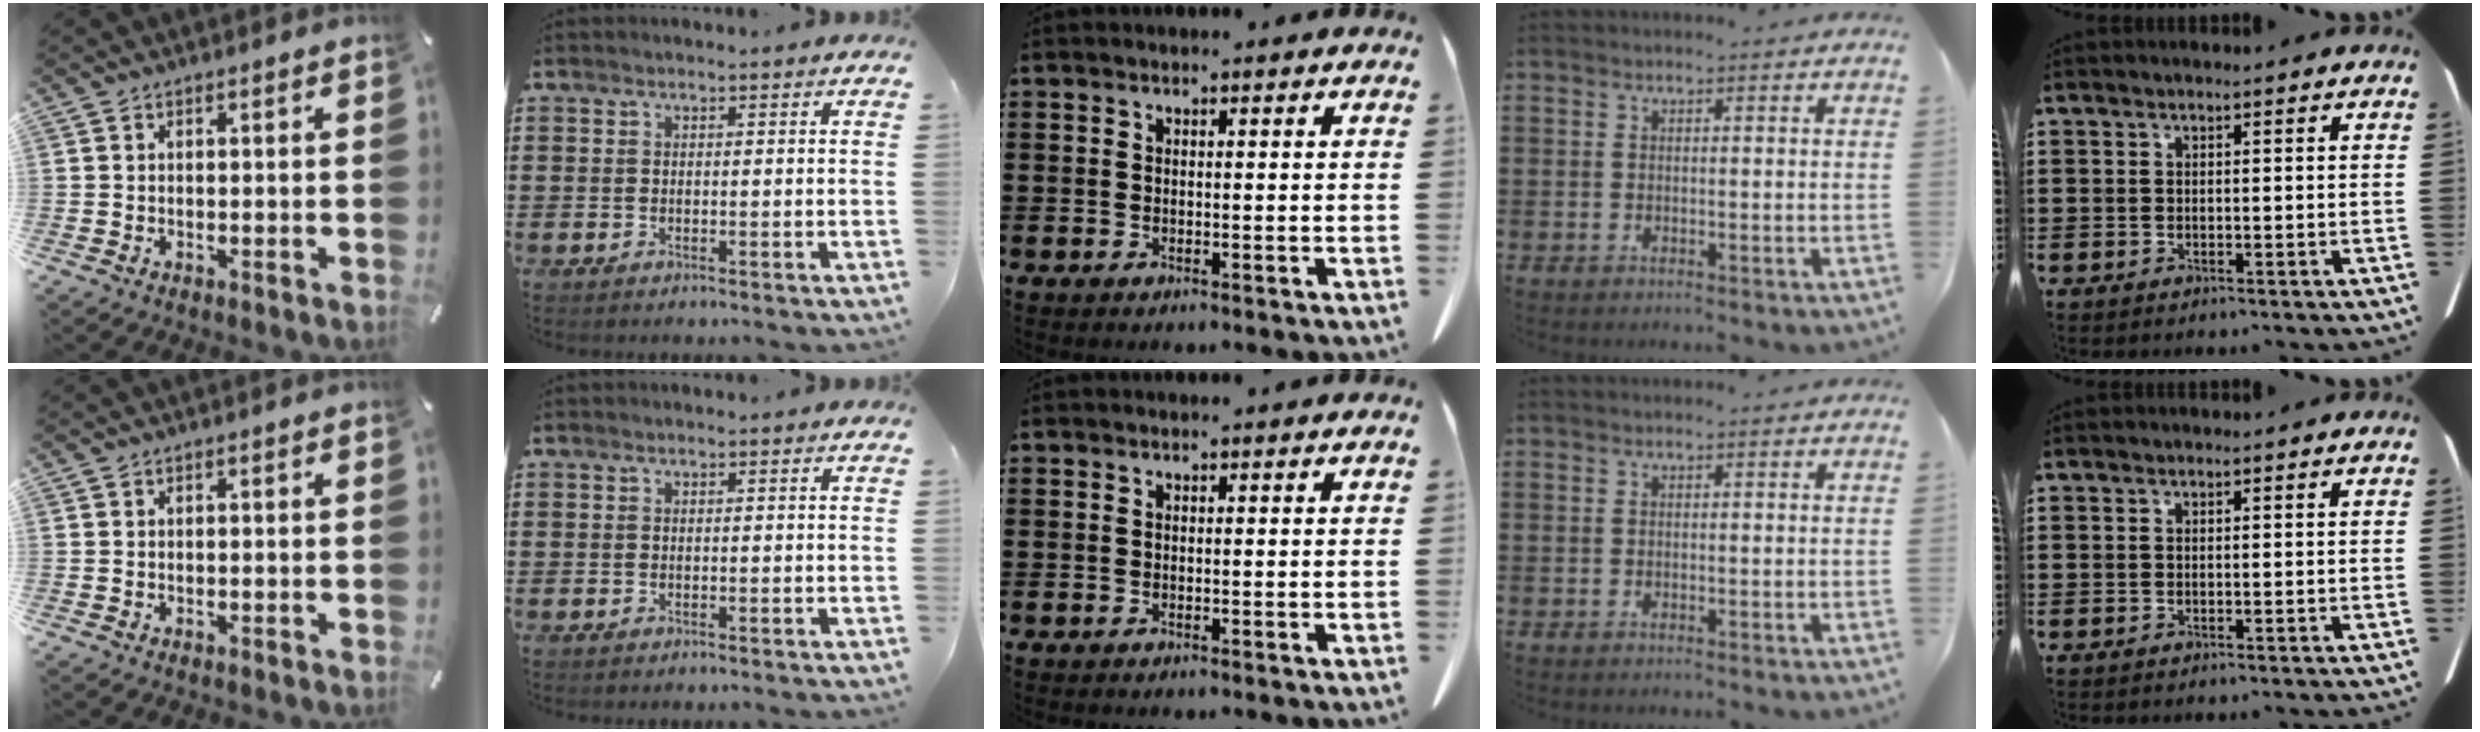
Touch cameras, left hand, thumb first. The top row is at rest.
{}